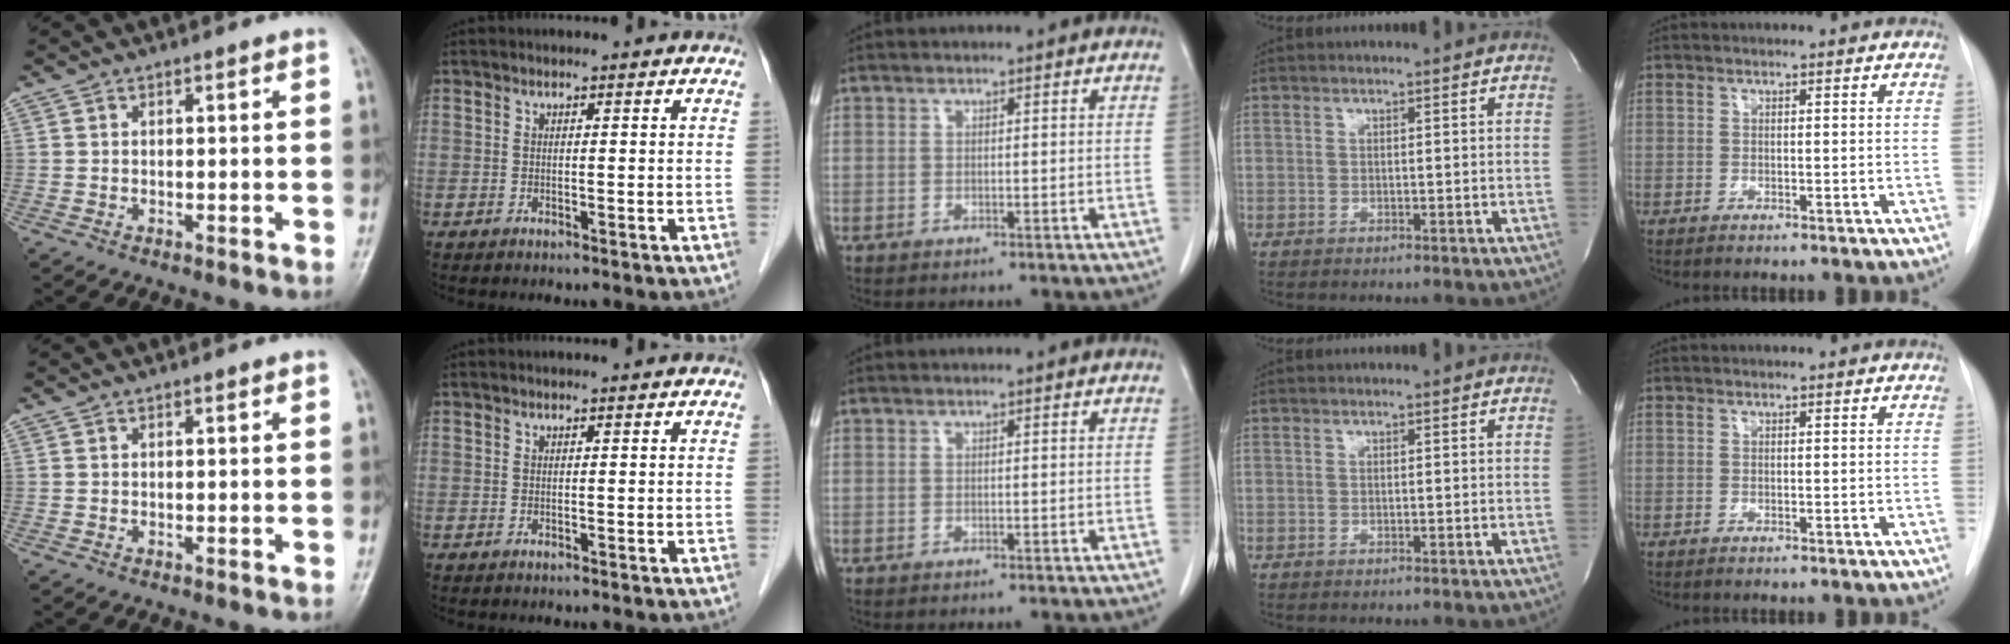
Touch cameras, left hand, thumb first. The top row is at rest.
{}